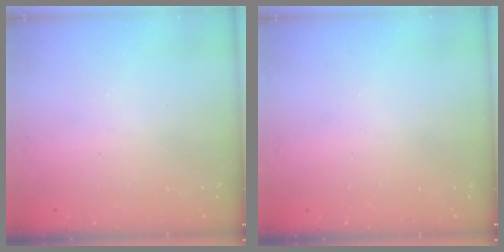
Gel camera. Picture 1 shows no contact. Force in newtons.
{"total": 0.0}